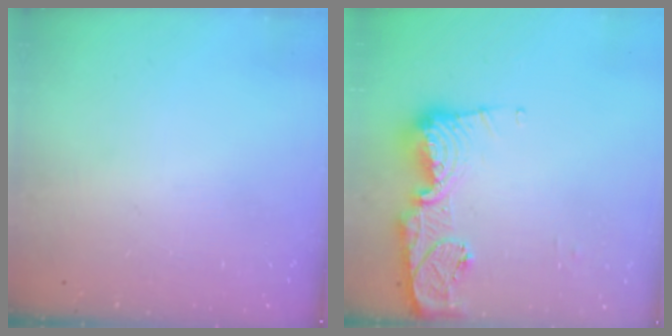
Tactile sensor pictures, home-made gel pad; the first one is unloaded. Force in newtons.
{"total": 14.0, "press": 13.9, "slide": 1.5}